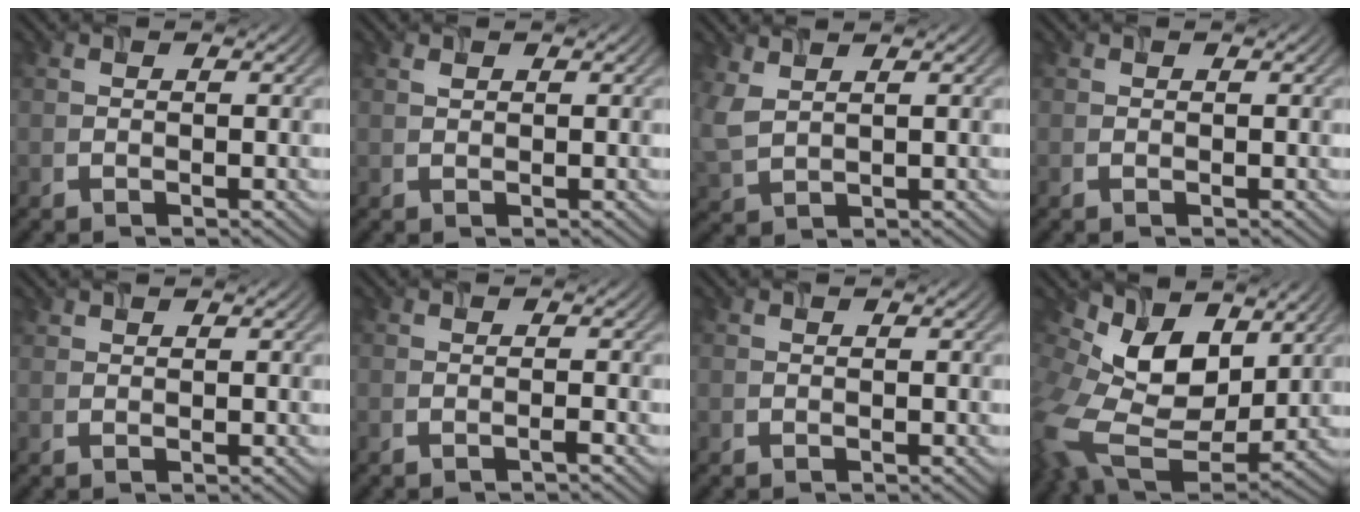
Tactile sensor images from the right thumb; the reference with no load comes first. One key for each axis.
{"total": 0.6, "fx": 0.4, "fy": 0.3, "fz": 0.3, "tx": -0.011, "ty": -0.001, "tz": 0.010}
{"total": 4.1, "fx": 2.2, "fy": 2.1, "fz": 2.9, "tx": -0.090, "ty": 0.004, "tz": 0.051}
{"total": 0.0}
{"total": 0.7, "fx": 0.6, "fy": 0.2, "fz": 0.1, "tx": -0.006, "ty": 0.001, "tz": 0.016}
{"total": 0.9, "fx": -0.7, "fy": -0.1, "fz": 0.5, "tx": -0.010, "ty": 0.004, "tz": -0.015}
{"total": 0.0}
{"total": 13.6, "fx": 3.6, "fy": 9.4, "fz": 9.1, "tx": -0.220, "ty": -0.019, "tz": 0.068}